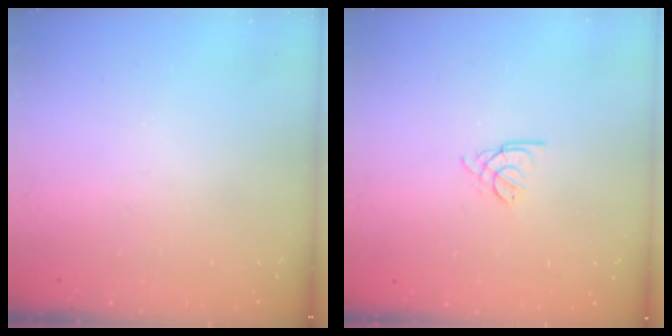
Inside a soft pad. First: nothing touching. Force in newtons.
{"total": 1.8, "press": 1.7, "slide": 0.5}